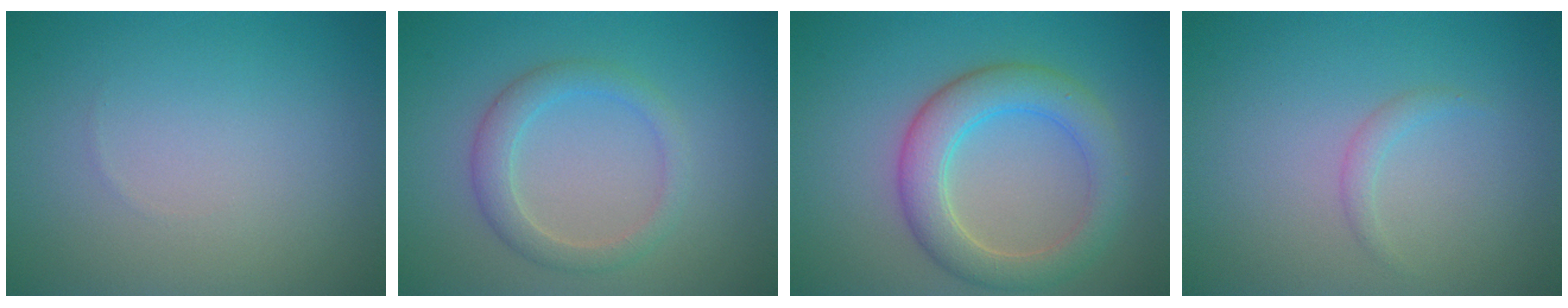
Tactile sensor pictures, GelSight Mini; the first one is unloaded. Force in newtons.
{"total": 2.7, "press": 2.7, "slide": 0.1}
{"total": 5.2, "press": 5.2, "slide": 0.3}
{"total": 0.9, "press": 0.9, "slide": 0.1}